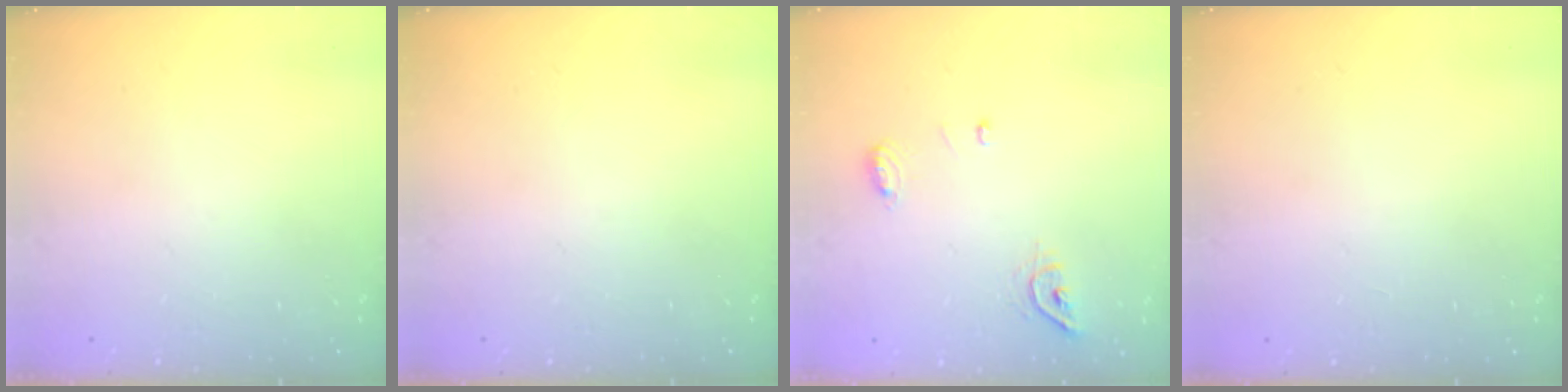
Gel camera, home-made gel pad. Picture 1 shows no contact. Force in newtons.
{"total": 0.0}
{"total": 8.5, "press": 7.0, "slide": 4.8}
{"total": 1.0, "press": 0.8, "slide": 0.6}